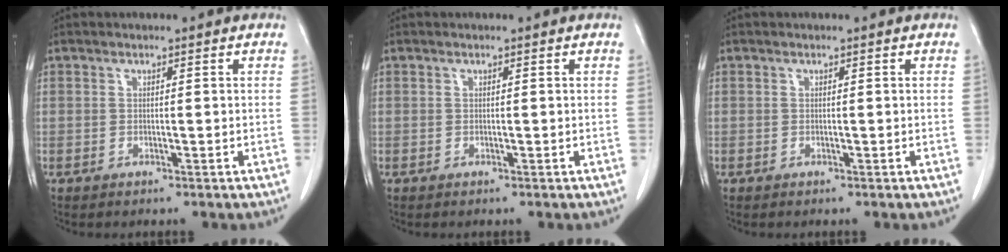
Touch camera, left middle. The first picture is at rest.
{"total": 0.0}
{"total": 0.0}